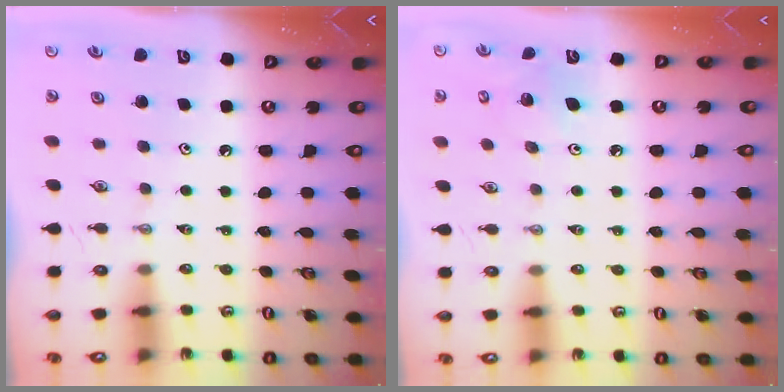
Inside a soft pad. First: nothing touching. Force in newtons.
{"total": 6.2, "press": 6.0, "slide": 1.4}